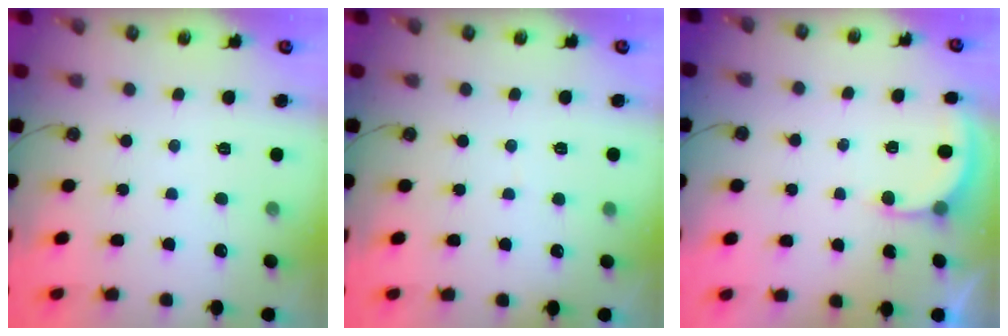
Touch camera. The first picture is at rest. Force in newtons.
{"total": 2.0, "press": 2.0, "slide": 0.2}
{"total": 3.0, "press": 3.0, "slide": 0.3}